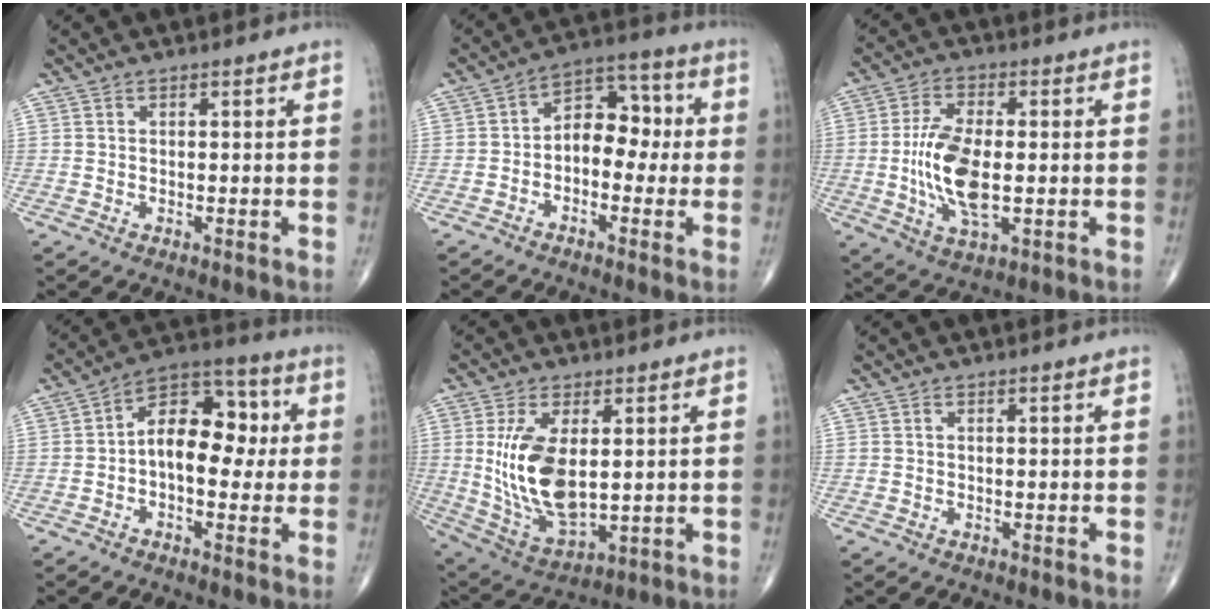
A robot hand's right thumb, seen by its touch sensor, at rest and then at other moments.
{"total": 9.2, "force": [-0.7, 6.2, 6.8], "torque": [-0.061, 0.041, -0.027]}
{"total": 12.2, "force": [-1.0, 5.6, 10.8], "torque": [-0.213, -0.004, -0.018]}
{"total": 12.8, "force": [0.3, 7.7, 10.2], "torque": [-0.119, 0.036, -0.008]}
{"total": 14.6, "force": [1.8, 7.2, 12.5], "torque": [-0.240, -0.021, 0.051]}
{"total": 0.0}